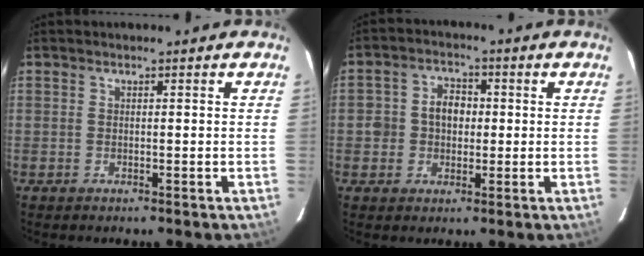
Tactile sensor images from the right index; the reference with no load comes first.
{"total": 5.7, "force": [-0.2, 5.0, 2.8], "torque": [-0.053, 0.019, -0.001]}